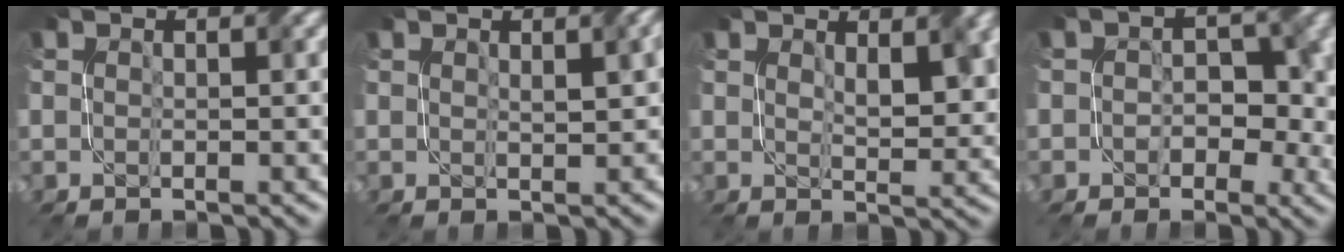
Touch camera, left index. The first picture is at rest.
{"total": 1.8, "force": [0.7, 0.7, 1.6], "torque": [-0.018, 0.006, 0.021]}
{"total": 3.4, "force": [1.8, 1.4, 2.6], "torque": [-0.039, 0.001, 0.040]}
{"total": 4.2, "force": [-0.4, 3.2, 2.8], "torque": [-0.016, 0.000, -0.008]}